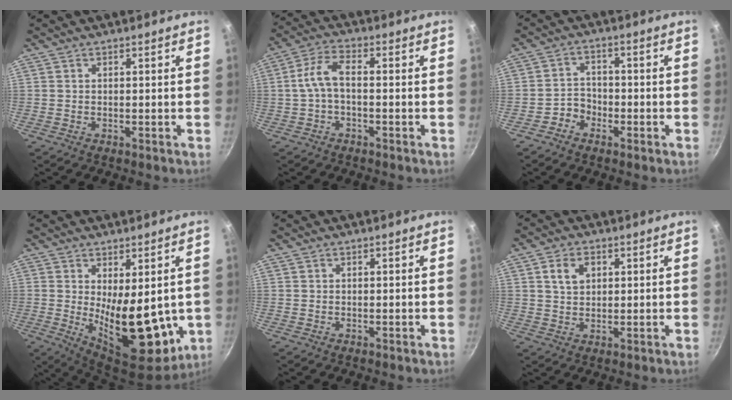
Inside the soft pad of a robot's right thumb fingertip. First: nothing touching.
{"total": 5.7, "force": [-1.0, 2.8, 4.9], "torque": [-0.106, 0.029, -0.027]}
{"total": 3.7, "force": [-2.3, 2.8, 0.9], "torque": [0.004, 0.026, -0.043]}
{"total": 15.9, "force": [-0.2, 7.6, 14.0], "torque": [-0.178, -0.039, 0.019]}
{"total": 0.0}
{"total": 4.9, "force": [1.7, 3.4, 3.0], "torque": [-0.040, -0.002, 0.032]}